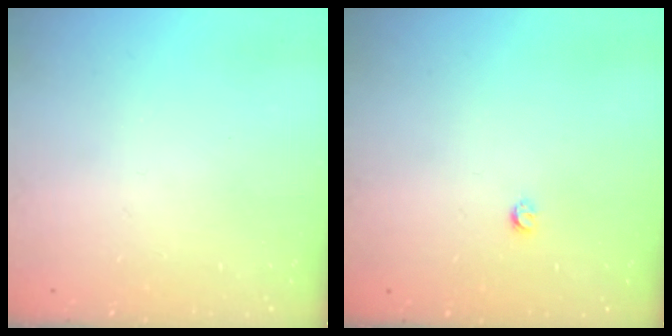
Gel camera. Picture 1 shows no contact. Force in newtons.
{"total": 2.9, "press": 2.8, "slide": 0.5}